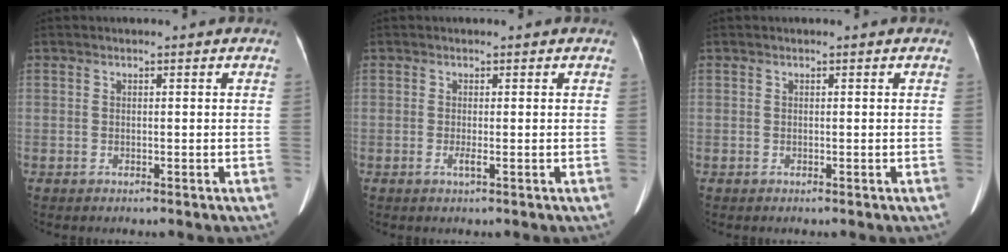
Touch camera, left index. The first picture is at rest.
{"total": 0.9, "force": [-0.4, -0.1, 0.8], "torque": [-0.024, -0.005, -0.008]}
{"total": 0.0}